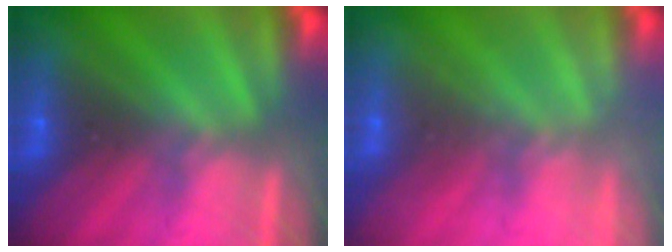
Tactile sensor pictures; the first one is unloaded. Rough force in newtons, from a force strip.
{"total": 2.2}